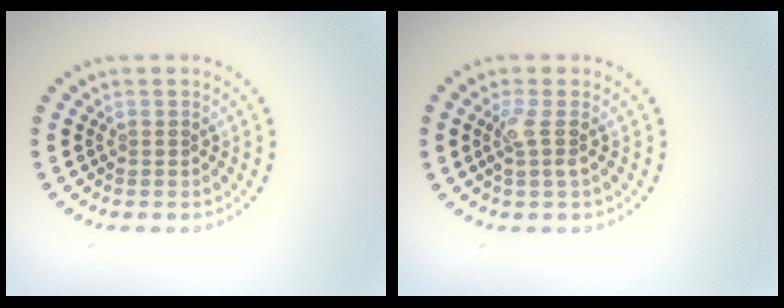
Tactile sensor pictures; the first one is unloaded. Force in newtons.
{"total": 1.8, "press": 1.5, "slide": 1.1}